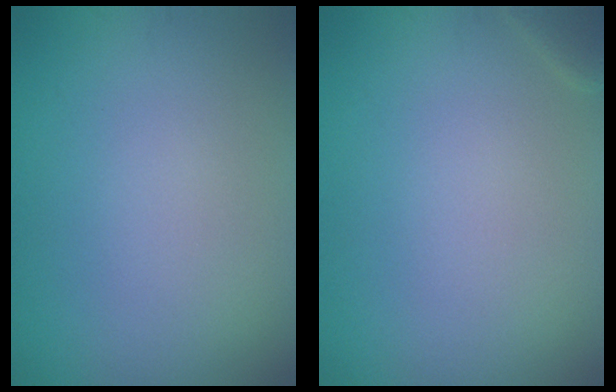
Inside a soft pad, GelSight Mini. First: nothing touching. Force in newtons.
{"total": 1.1, "press": 1.1, "slide": 0.1}